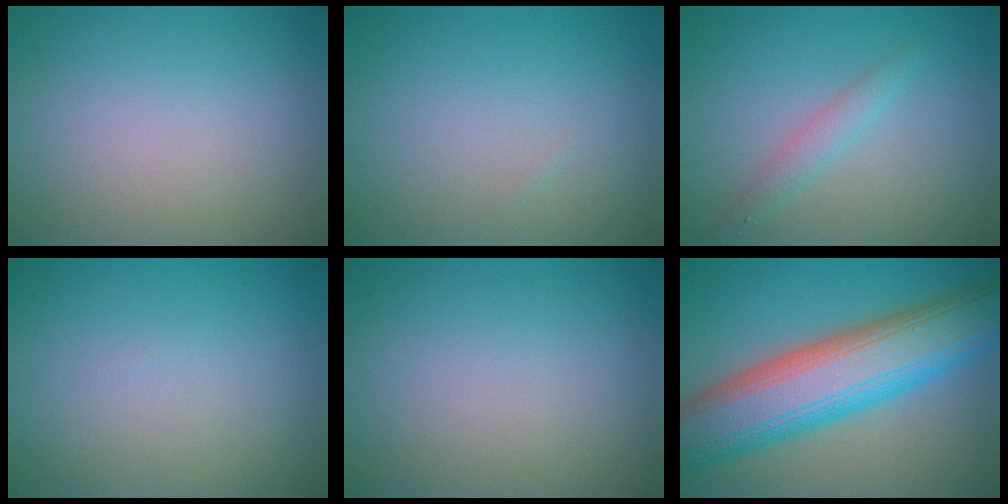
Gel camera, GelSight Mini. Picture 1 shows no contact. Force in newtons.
{"total": 0.0}
{"total": 1.7, "press": 1.7, "slide": 0.0}
{"total": 0.0}
{"total": 0.0}
{"total": 12.1, "press": 12.1, "slide": 0.4}